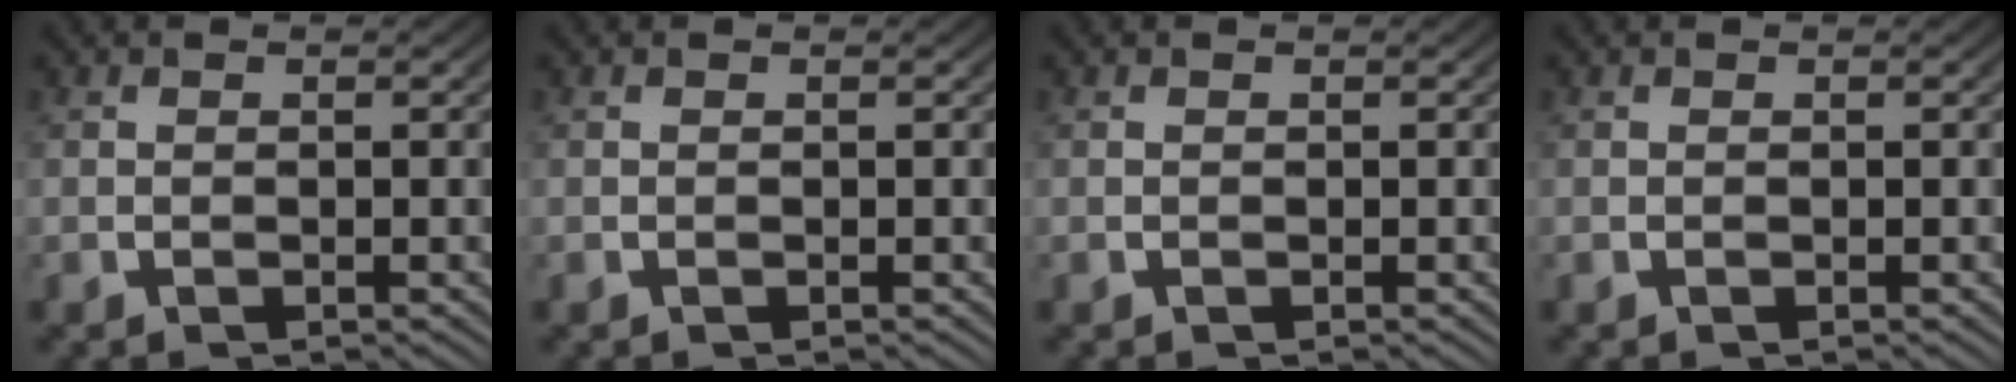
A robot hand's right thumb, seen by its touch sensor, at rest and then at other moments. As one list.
[{"total": 0.0}, {"total": 0.0}, {"total": 0.0}]